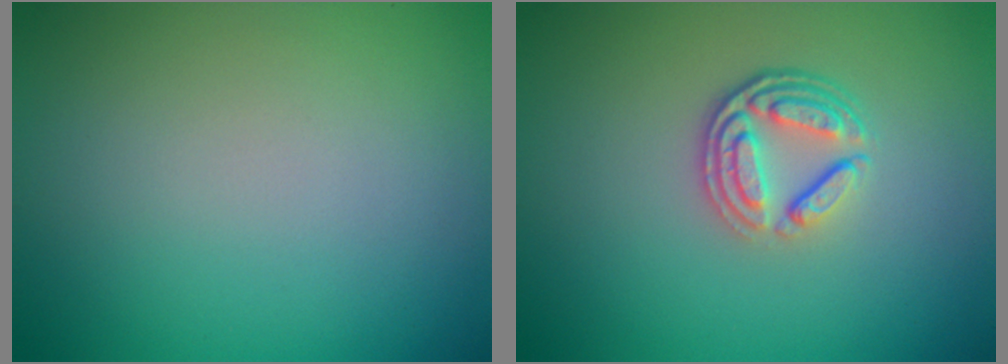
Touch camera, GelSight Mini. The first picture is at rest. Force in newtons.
{"total": 3.8, "press": 2.8, "slide": 2.6}